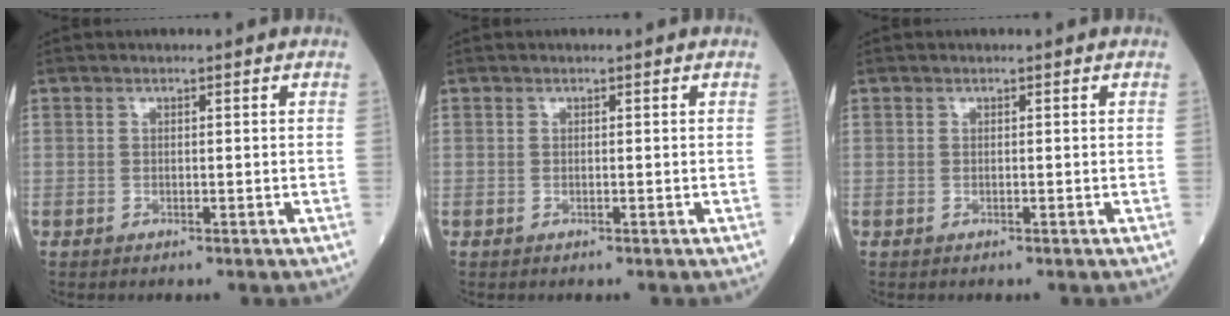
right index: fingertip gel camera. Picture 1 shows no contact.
{"total": 0.0}
{"total": 0.0}